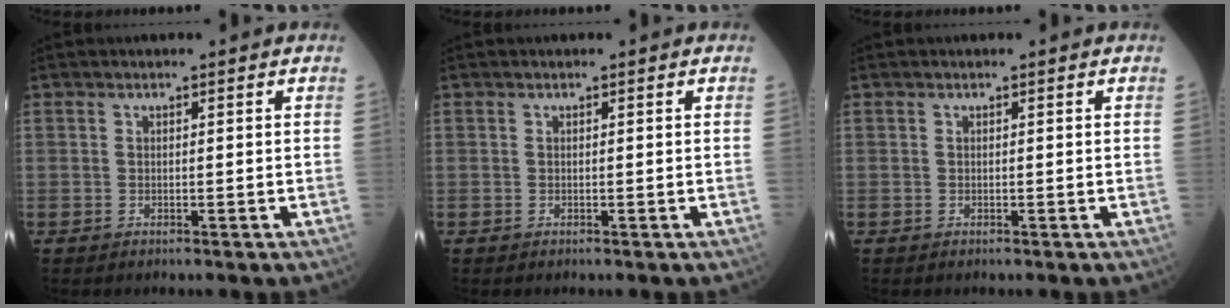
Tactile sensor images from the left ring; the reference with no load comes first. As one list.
[{"total": 0.0}, {"total": 0.0}]